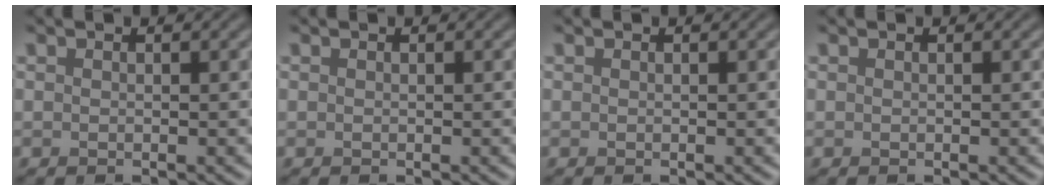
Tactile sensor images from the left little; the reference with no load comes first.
{"total": 0.0}
{"total": 0.0}
{"total": 0.0}